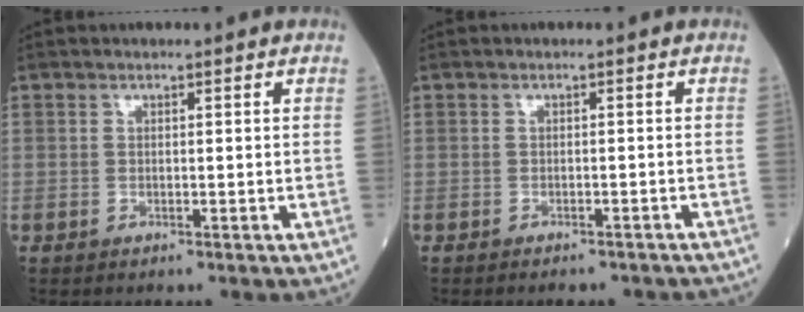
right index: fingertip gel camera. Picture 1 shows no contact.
{"total": 5.3, "force": [-4.8, 1.5, 1.7], "torque": [-0.016, -0.005, -0.053]}